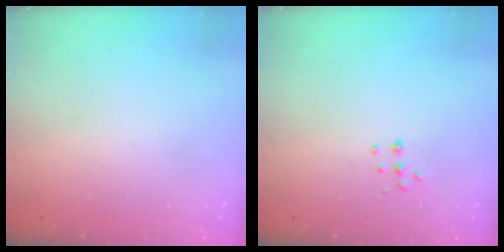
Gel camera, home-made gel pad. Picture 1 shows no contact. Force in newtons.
{"total": 5.2, "press": 5.2, "slide": 0.7}